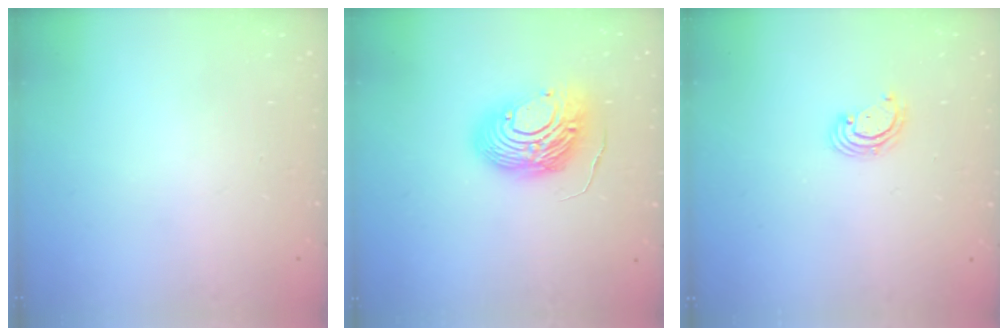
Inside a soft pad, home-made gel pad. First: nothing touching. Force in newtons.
{"total": 14.1, "press": 14.1, "slide": 1.2}
{"total": 2.6, "press": 2.6, "slide": 0.2}